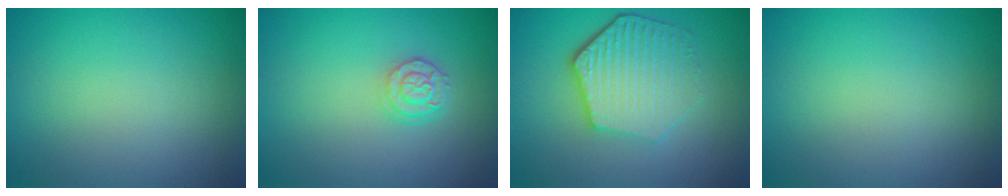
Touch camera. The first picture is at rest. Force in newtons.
{"total": 2.5, "press": 2.0, "slide": 1.4}
{"total": 6.0, "press": 4.5, "slide": 3.9}
{"total": 0.0}